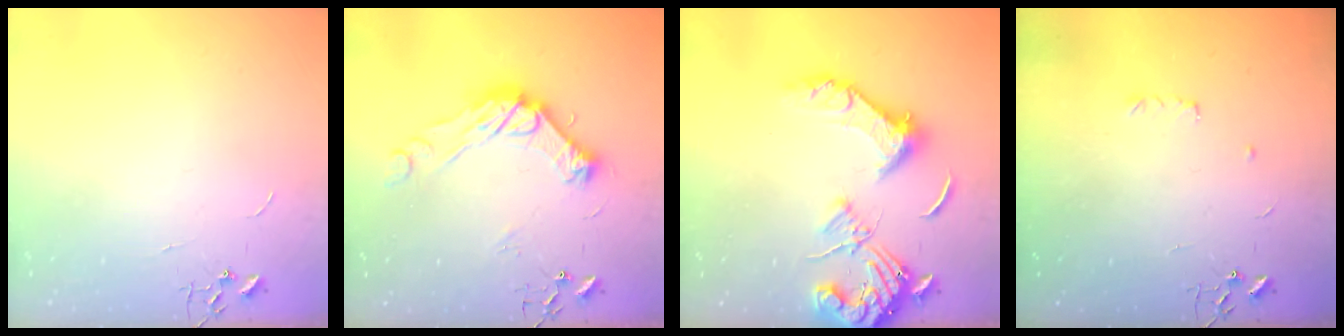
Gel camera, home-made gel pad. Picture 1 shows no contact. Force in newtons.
{"total": 15.9, "press": 15.9, "slide": 1.2}
{"total": 16.7, "press": 16.5, "slide": 2.9}
{"total": 3.6, "press": 3.6, "slide": 0.6}